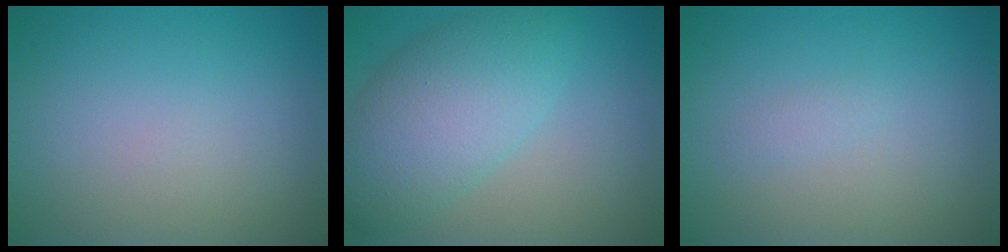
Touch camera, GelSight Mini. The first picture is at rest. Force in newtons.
{"total": 7.0, "press": 7.0, "slide": 0.2}
{"total": 0.6, "press": 0.6, "slide": 0.0}